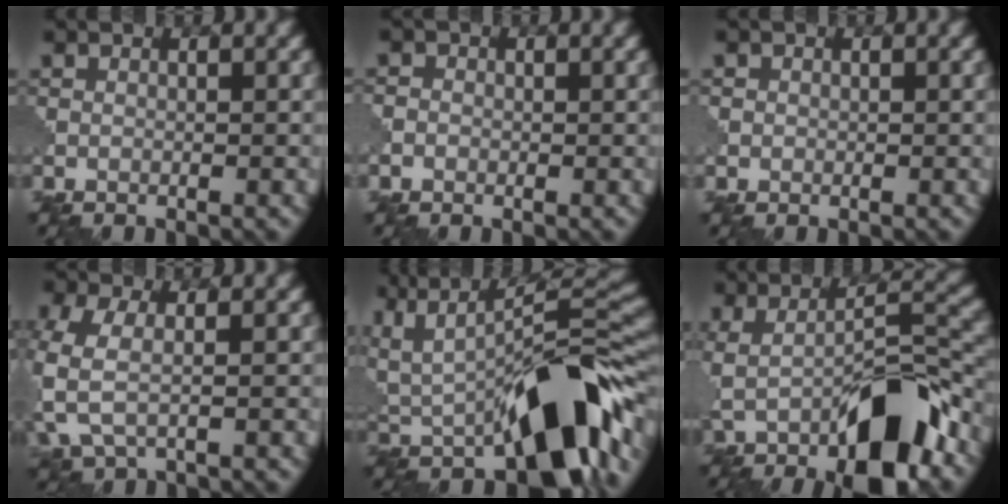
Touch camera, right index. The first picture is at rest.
{"total": 1.4, "force": [-0.2, 1.3, 0.4], "torque": [0.001, 0.005, -0.009]}
{"total": 0.8, "force": [0.0, 0.8, 0.0], "torque": [0.009, -0.004, 0.001]}
{"total": 4.7, "force": [-1.0, 2.6, 3.8], "torque": [-0.108, -0.001, -0.028]}
{"total": 13.2, "force": [-0.2, 5.6, 12.0], "torque": [-0.179, 0.001, 0.005]}
{"total": 9.7, "force": [-3.3, 3.2, 8.6], "torque": [-0.142, 0.002, -0.057]}